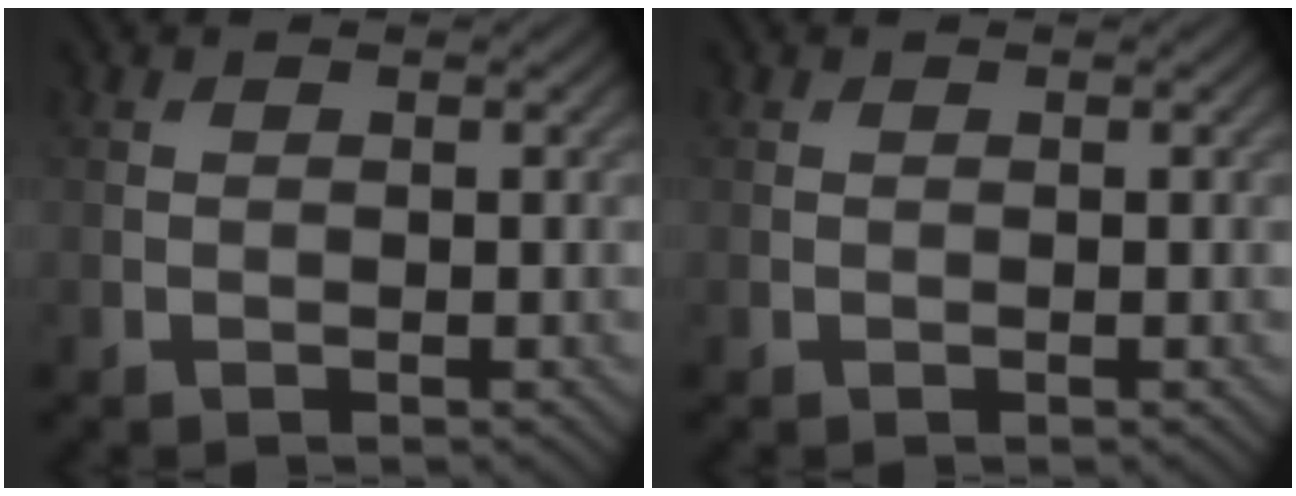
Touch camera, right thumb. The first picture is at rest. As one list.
[{"total": 0.0}]